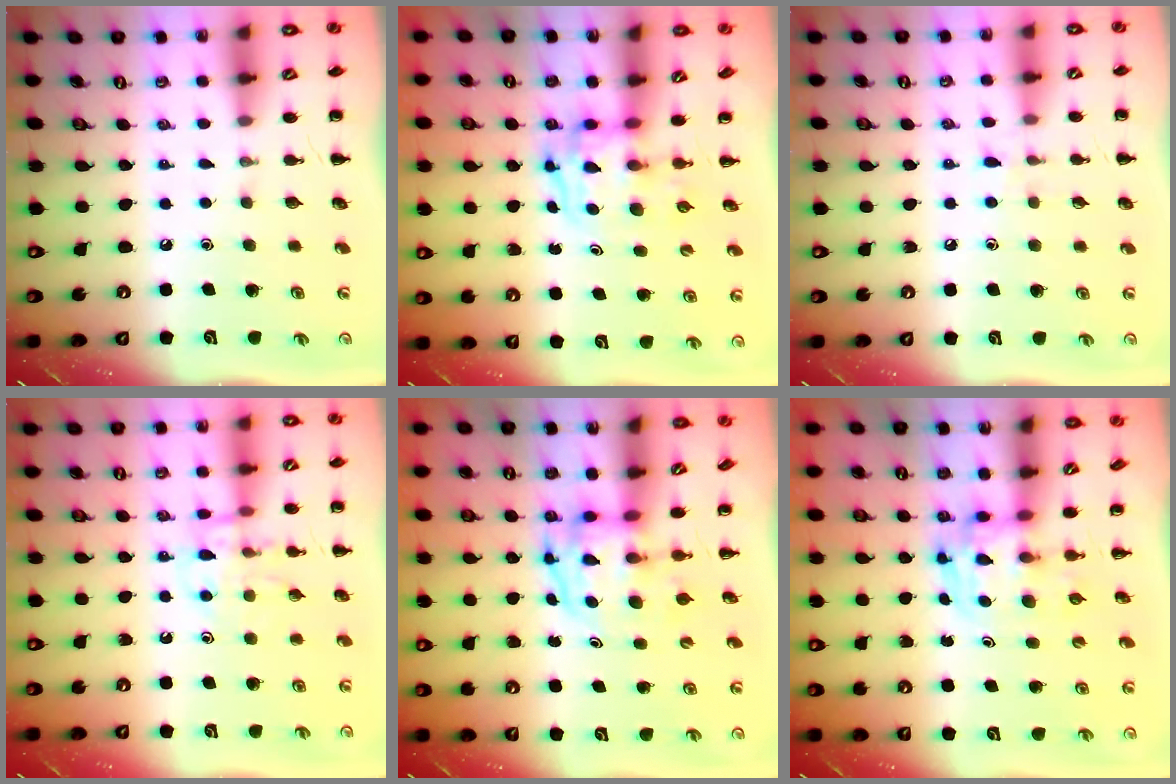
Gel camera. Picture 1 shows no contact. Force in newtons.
{"total": 3.4, "press": 3.4, "slide": 0.6}
{"total": 5.9, "press": 5.4, "slide": 2.3}
{"total": 12.2, "press": 12.1, "slide": 0.9}
{"total": 3.9, "press": 3.8, "slide": 0.6}
{"total": 3.6, "press": 3.5, "slide": 0.6}